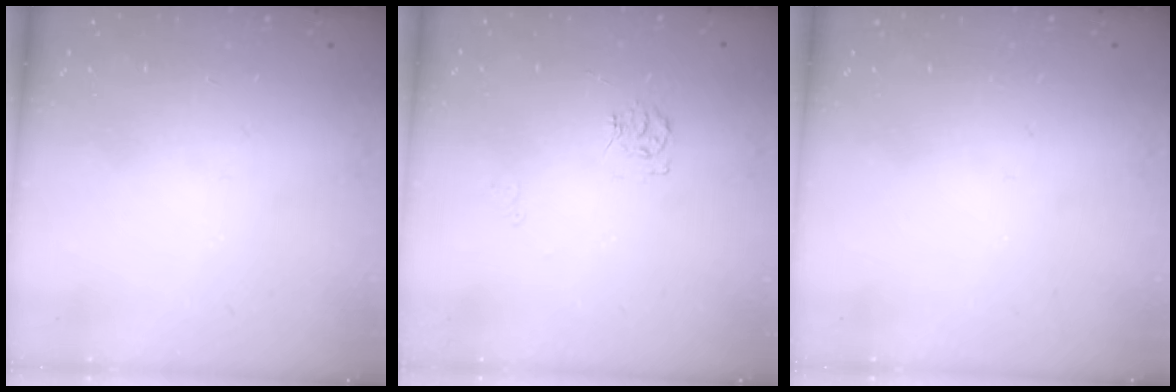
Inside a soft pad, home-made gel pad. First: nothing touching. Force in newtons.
{"total": 4.9, "press": 4.9, "slide": 0.4}
{"total": 0.0}